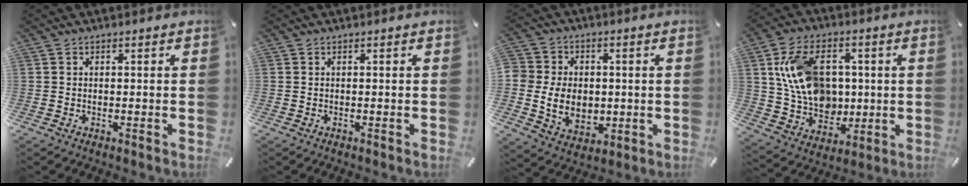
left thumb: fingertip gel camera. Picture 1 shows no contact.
{"total": 0.0}
{"total": 10.2, "force": [-0.5, 8.6, 5.5], "torque": [-0.118, 0.005, -0.009]}
{"total": 15.9, "force": [2.8, 12.0, 10.0], "torque": [-0.207, 0.010, 0.059]}